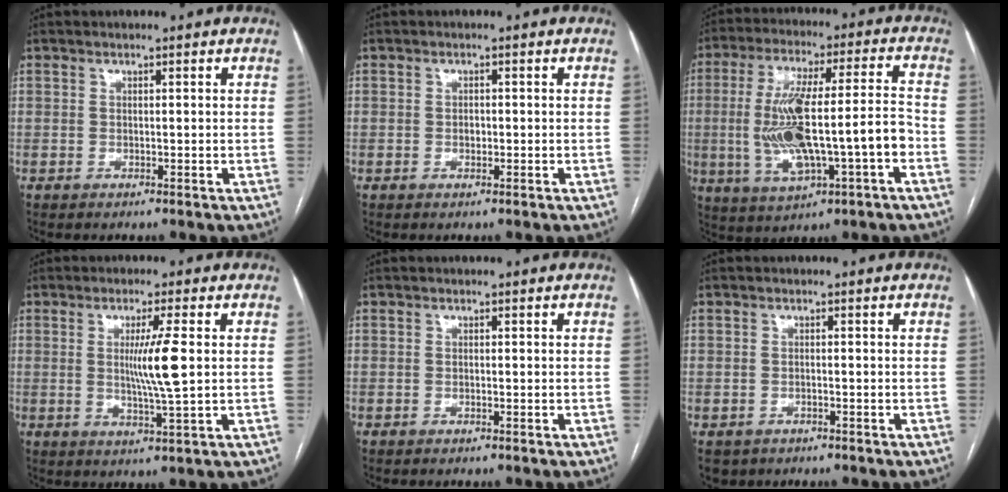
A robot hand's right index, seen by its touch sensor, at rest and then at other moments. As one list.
[{"total": 1.0, "force": [-0.2, 0.7, 0.7], "torque": [-0.011, 0.002, -0.003]}, {"total": 16.2, "force": [-3.2, 2.8, 15.6], "torque": [-0.300, 0.015, -0.044]}, {"total": 6.7, "force": [0.7, -0.7, 6.6], "torque": [-0.117, -0.011, 0.015]}, {"total": 0.0}, {"total": 2.8, "force": [-1.7, 2.2, 0.5], "torque": [-0.008, 0.001, -0.023]}]